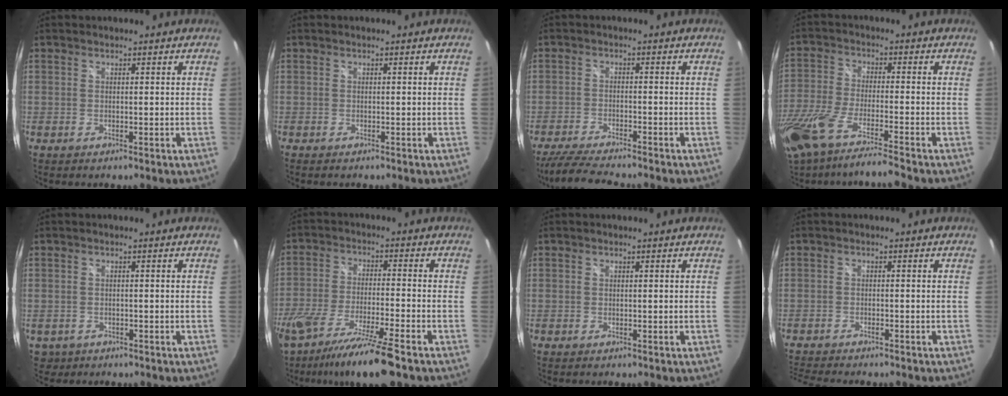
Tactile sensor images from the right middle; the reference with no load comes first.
{"total": 0.0}
{"total": 8.1, "force": [-7.2, 0.4, 3.7], "torque": [-0.096, -0.020, -0.126]}
{"total": 15.3, "force": [-11.7, 0.9, 9.8], "torque": [-0.208, -0.057, -0.210]}
{"total": 3.2, "force": [-0.7, 2.9, 1.1], "torque": [-0.030, -0.005, -0.003]}
{"total": 16.1, "force": [-11.8, 0.8, 11.0], "torque": [-0.226, -0.048, -0.204]}
{"total": 0.0}
{"total": 5.9, "force": [-5.4, 0.6, 2.4], "torque": [-0.061, -0.017, -0.091]}